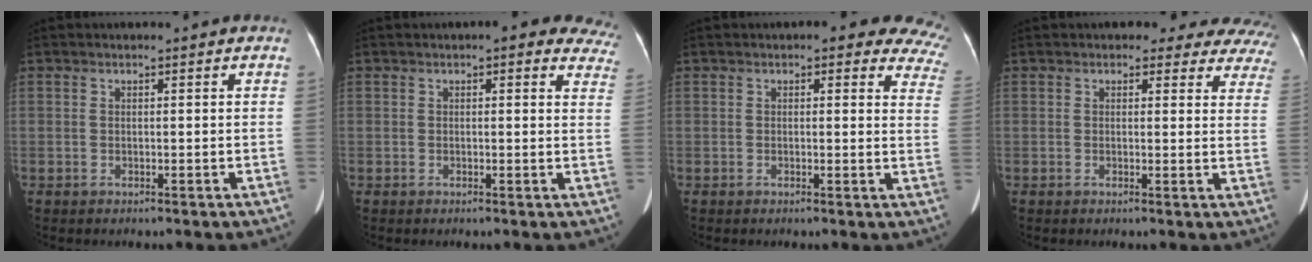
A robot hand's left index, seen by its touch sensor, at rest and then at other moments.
{"total": 9.6, "force": [7.7, 3.4, 4.5], "torque": [-0.018, 0.000, 0.057]}
{"total": 12.2, "force": [9.7, 4.6, 5.8], "torque": [-0.023, -0.004, 0.069]}
{"total": 13.9, "force": [12.8, 5.0, 2.2], "torque": [0.023, -0.037, 0.101]}